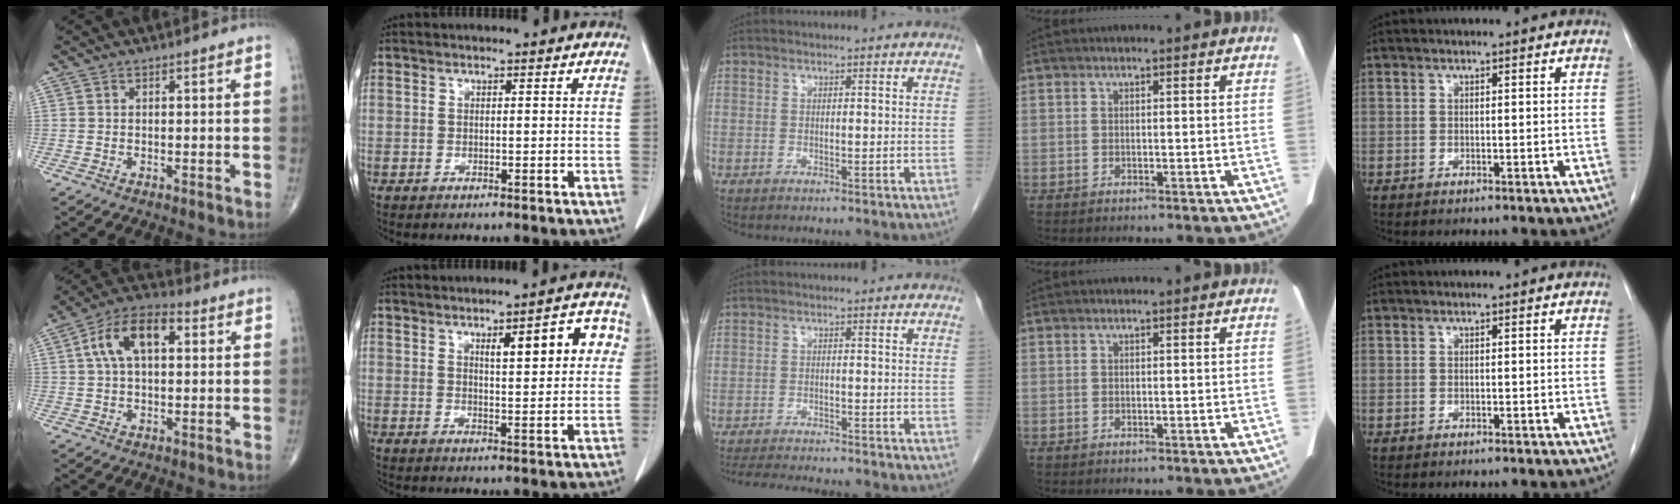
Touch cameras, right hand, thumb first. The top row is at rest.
{"thumb": {"total": 11.4, "force": [2.7, 6.1, 9.2], "torque": [-0.167, 0.028, 0.040]}, "index": {"total": 8.5, "force": [3.1, 2.1, 7.6], "torque": [-0.099, 0.017, 0.041]}, "middle": {"total": 11.6, "force": [-10.6, 1.0, 4.6], "torque": [-0.066, -0.014, -0.144]}}